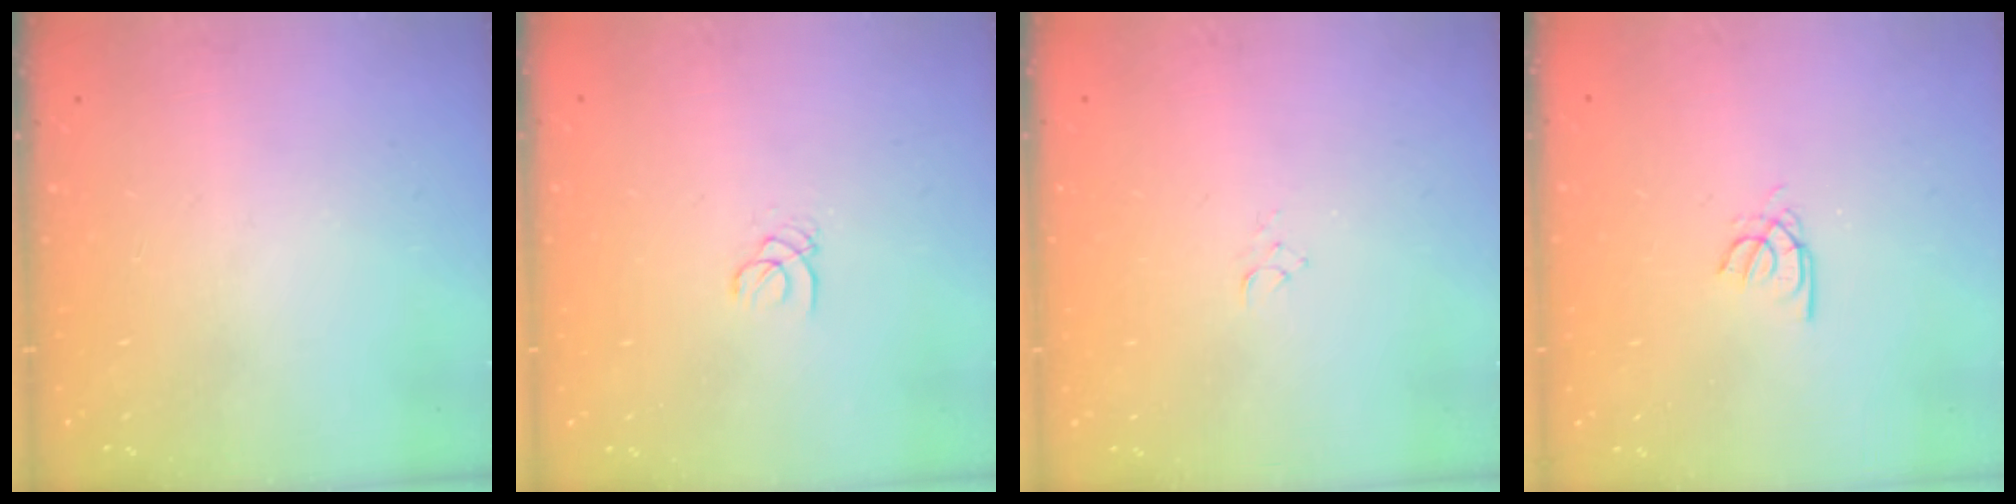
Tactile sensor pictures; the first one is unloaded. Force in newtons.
{"total": 1.0, "press": 1.0, "slide": 0.1}
{"total": 2.9, "press": 2.9, "slide": 0.3}
{"total": 2.6, "press": 2.6, "slide": 0.4}